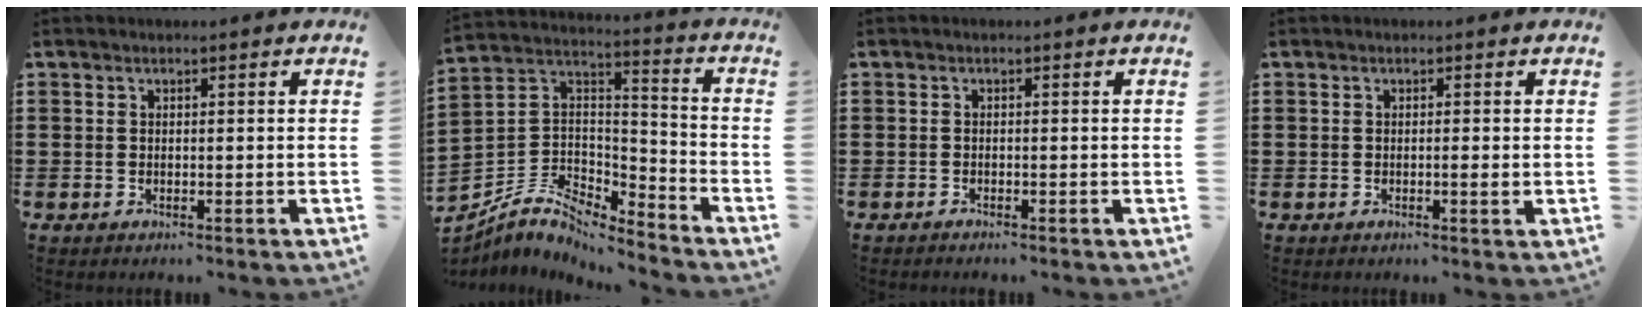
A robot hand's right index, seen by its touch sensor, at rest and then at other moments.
{"total": 6.4, "force": [-5.2, 2.8, 2.5], "torque": [-0.071, -0.005, -0.109]}
{"total": 0.6, "force": [-0.6, 0.0, 0.1], "torque": [-0.003, -0.001, -0.013]}
{"total": 1.2, "force": [-0.3, 0.0, 1.1], "torque": [-0.020, -0.004, -0.005]}